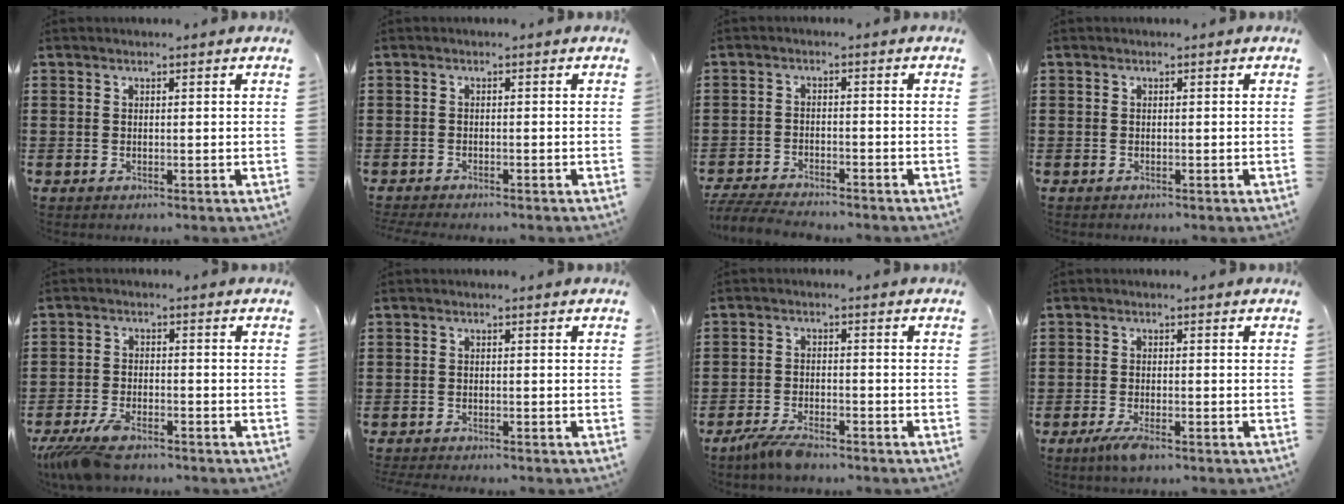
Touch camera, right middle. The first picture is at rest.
{"total": 1.2, "force": [-1.1, -0.1, 0.1], "torque": [-0.005, -0.001, -0.023]}
{"total": 4.6, "force": [-4.5, 0.5, 1.0], "torque": [-0.028, -0.003, -0.092]}
{"total": 0.5, "force": [-0.4, 0.3, -0.1], "torque": [0.001, 0.002, -0.008]}
{"total": 5.7, "force": [-4.6, 1.5, 2.8], "torque": [-0.079, -0.009, -0.095]}
{"total": 1.4, "force": [-1.3, -0.1, 0.0], "torque": [-0.005, -0.001, -0.028]}
{"total": 3.9, "force": [-3.3, 0.8, 1.9], "torque": [-0.052, -0.004, -0.067]}
{"total": 3.1, "force": [-1.8, 0.7, 2.5], "torque": [-0.053, -0.004, -0.035]}